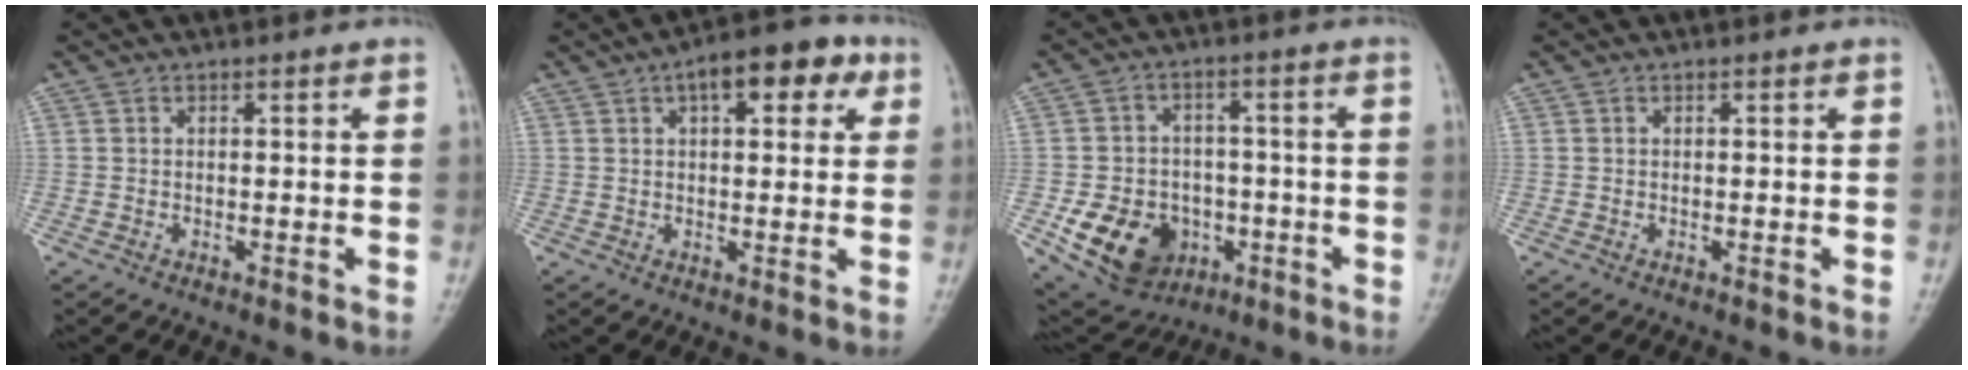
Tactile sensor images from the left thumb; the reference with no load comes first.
{"total": 10.5, "force": [4.5, 4.9, 8.2], "torque": [-0.080, 0.010, 0.053]}
{"total": 13.3, "force": [-4.8, 10.3, 6.7], "torque": [-0.093, 0.017, -0.066]}
{"total": 0.0}